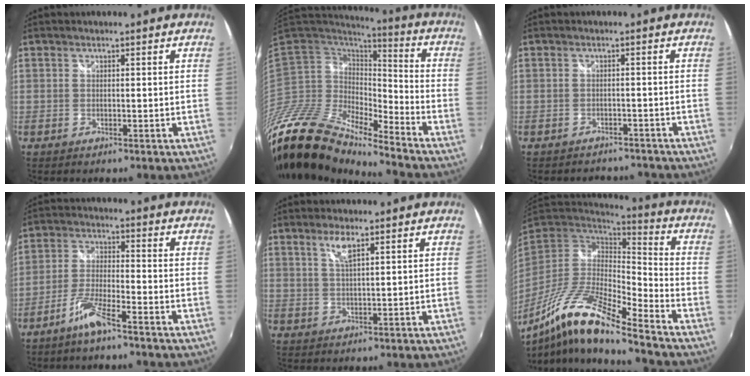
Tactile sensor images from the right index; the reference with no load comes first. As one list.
[{"total": 18.7, "force": [-15.4, 4.6, 9.5], "torque": [-0.196, -0.036, -0.297]}, {"total": 6.3, "force": [-5.6, 2.5, 1.4], "torque": [-0.032, -0.006, -0.072]}, {"total": 5.8, "force": [-4.1, 0.2, 4.1], "torque": [-0.095, -0.001, -0.082]}, {"total": 3.7, "force": [2.2, 0.7, 2.9], "torque": [-0.056, 0.000, 0.042]}, {"total": 16.8, "force": [-11.2, 2.3, 12.3], "torque": [-0.231, -0.029, -0.224]}]